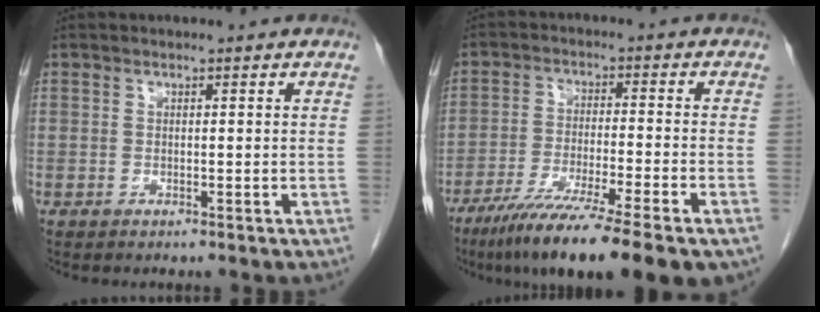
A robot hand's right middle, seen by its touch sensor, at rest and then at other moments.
{"total": 16.6, "force": [-11.8, 0.9, 11.7], "torque": [-0.162, -0.042, -0.188]}